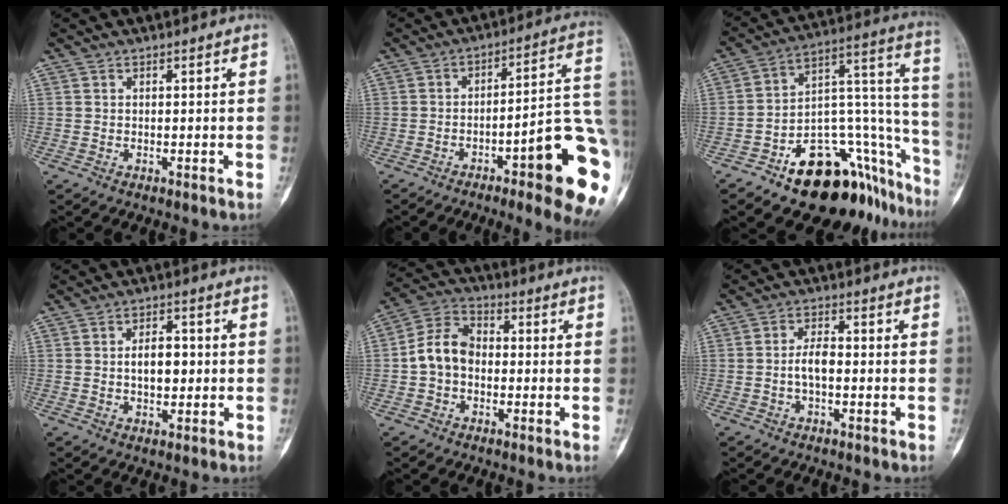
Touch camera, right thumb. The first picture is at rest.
{"total": 21.1, "force": [-7.6, 4.3, 19.2], "torque": [-0.190, 0.041, -0.099]}
{"total": 26.6, "force": [-15.3, 12.7, 17.7], "torque": [-0.126, 0.136, -0.215]}
{"total": 5.9, "force": [-0.1, 3.7, 4.6], "torque": [-0.052, 0.011, -0.002]}
{"total": 9.1, "force": [-1.0, 6.8, 6.0], "torque": [-0.095, 0.032, -0.034]}
{"total": 4.3, "force": [-0.9, 2.3, 3.6], "torque": [-0.063, 0.017, -0.021]}